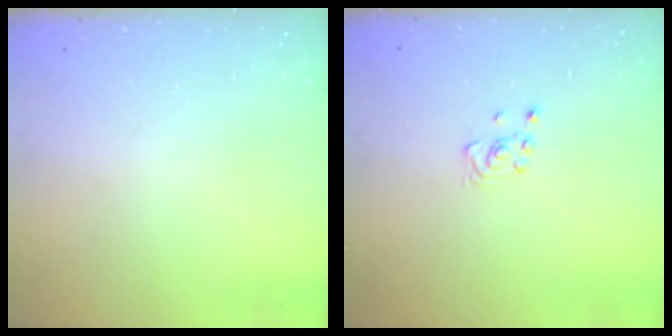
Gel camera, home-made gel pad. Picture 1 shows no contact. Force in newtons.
{"total": 2.6, "press": 2.4, "slide": 1.0}